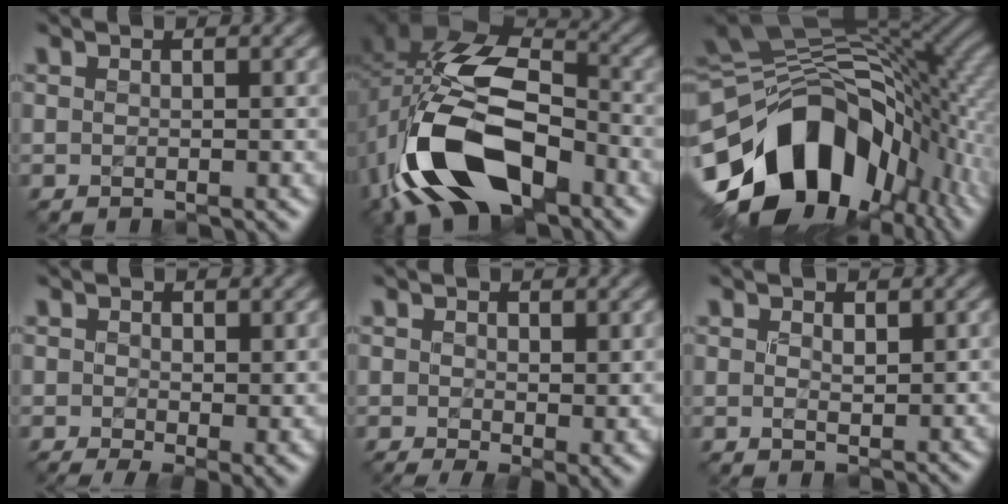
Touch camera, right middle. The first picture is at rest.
{"total": 14.5, "force": [-5.9, 8.5, 10.2], "torque": [-0.202, -0.013, -0.116]}
{"total": 15.6, "force": [-5.5, 10.5, 10.2], "torque": [-0.169, 0.002, -0.096]}
{"total": 3.6, "force": [-0.7, 1.7, 3.1], "torque": [-0.045, -0.010, -0.008]}
{"total": 3.7, "force": [-0.5, 1.7, 3.2], "torque": [-0.048, -0.009, -0.006]}
{"total": 0.8, "force": [0.6, 0.5, 0.3], "torque": [-0.008, -0.002, 0.012]}